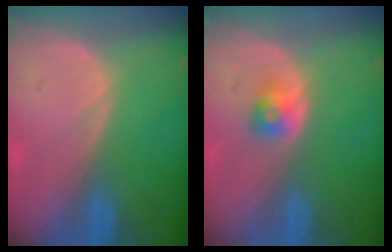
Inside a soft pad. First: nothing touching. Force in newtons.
{"total": 2.6, "press": 2.4, "slide": 1.2}